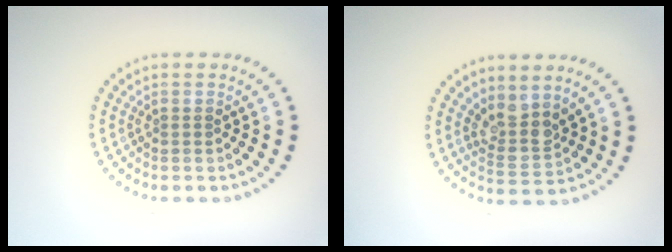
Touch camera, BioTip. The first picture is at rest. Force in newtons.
{"total": 3.0, "press": 2.3, "slide": 1.9}